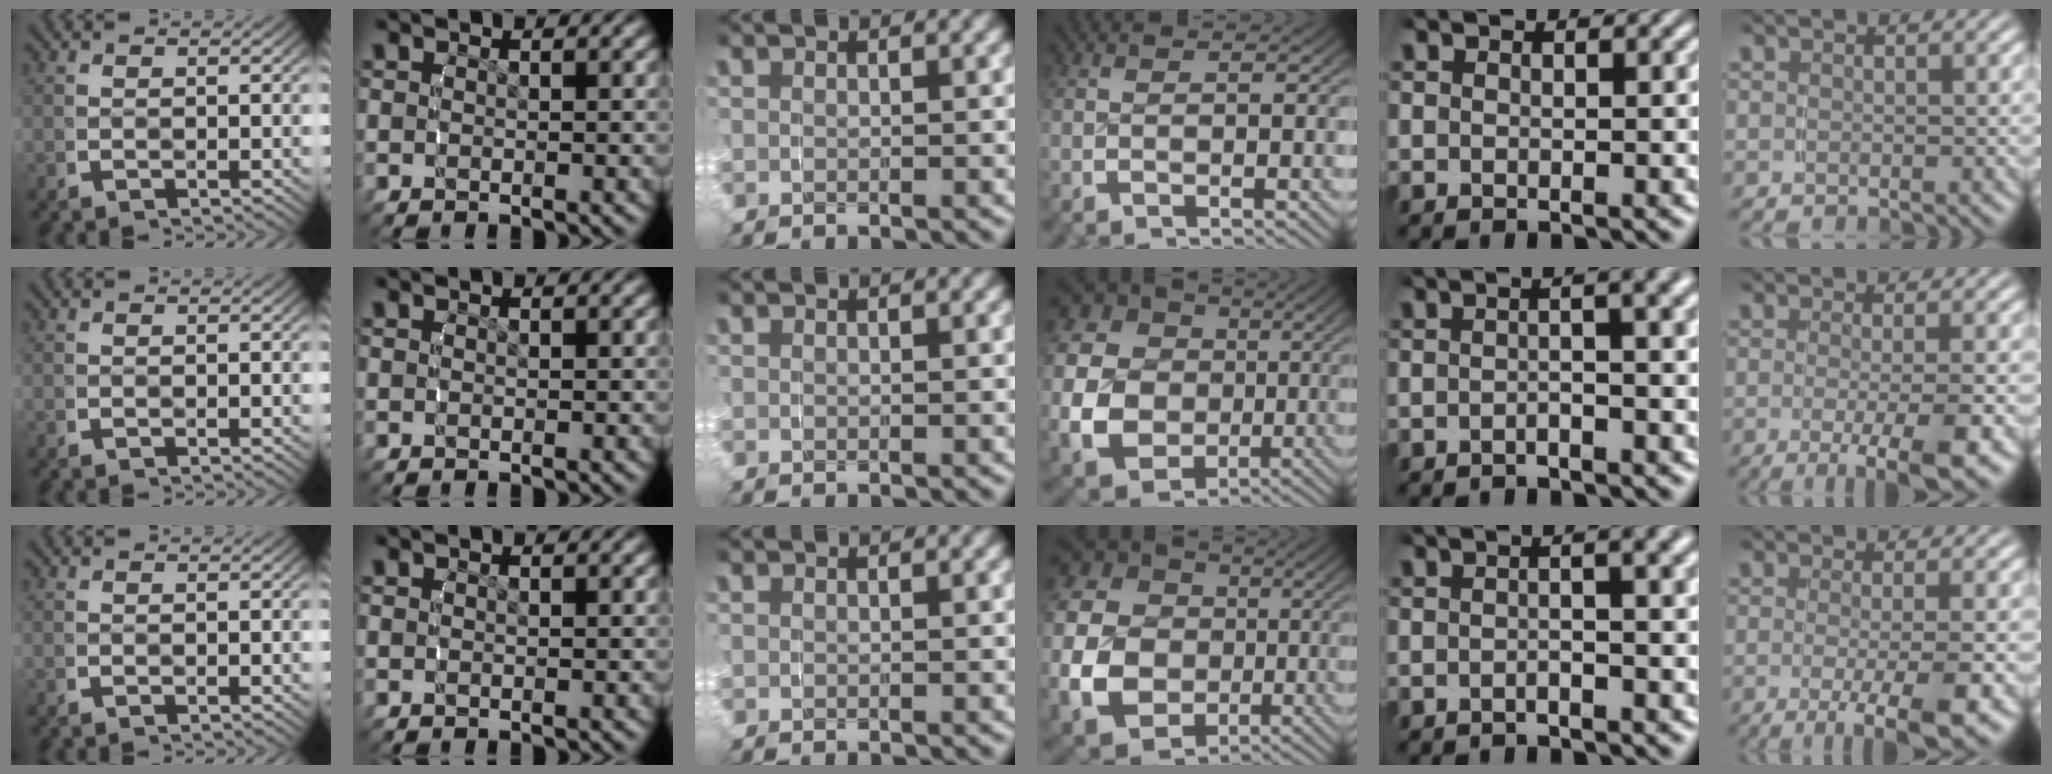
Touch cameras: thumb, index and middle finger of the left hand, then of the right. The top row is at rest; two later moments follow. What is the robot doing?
{"motion": "grasp_and_lifting", "object": "towel"}